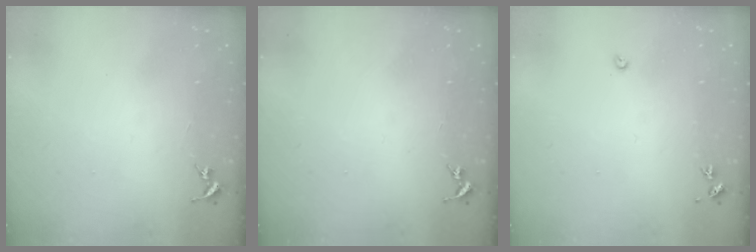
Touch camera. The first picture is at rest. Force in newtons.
{"total": 0.0}
{"total": 2.4, "press": 2.4, "slide": 0.3}